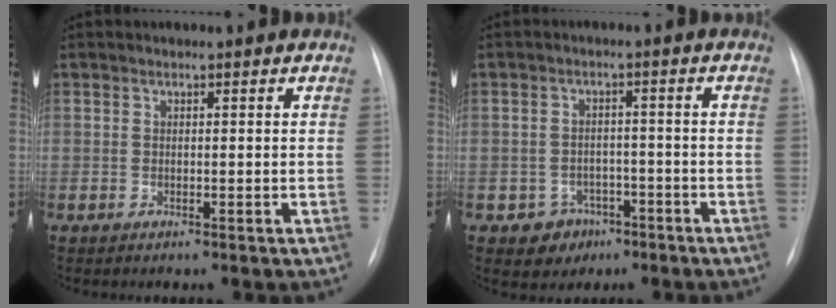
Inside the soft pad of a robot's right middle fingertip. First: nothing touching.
{"total": 4.6, "force": [-2.5, 3.8, 0.6], "torque": [-0.001, 0.017, -0.028]}